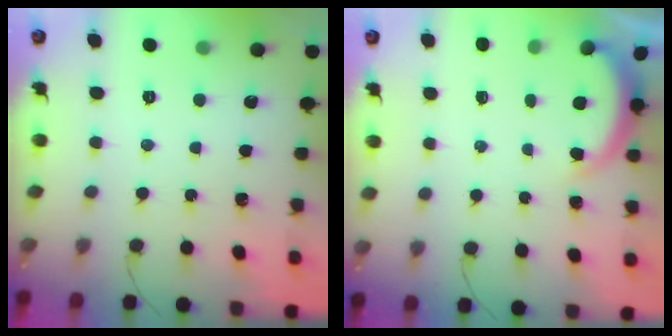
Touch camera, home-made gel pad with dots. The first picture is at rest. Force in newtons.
{"total": 2.2, "press": 2.2, "slide": 0.5}